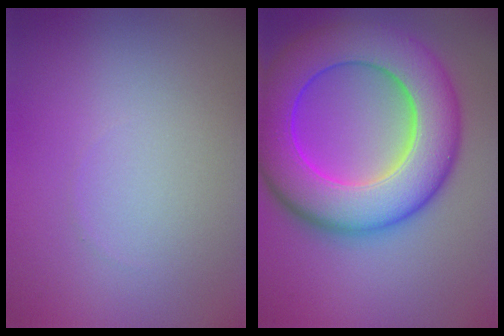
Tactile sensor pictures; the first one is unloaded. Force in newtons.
{"total": 11.8, "press": 11.8, "slide": 0.2}